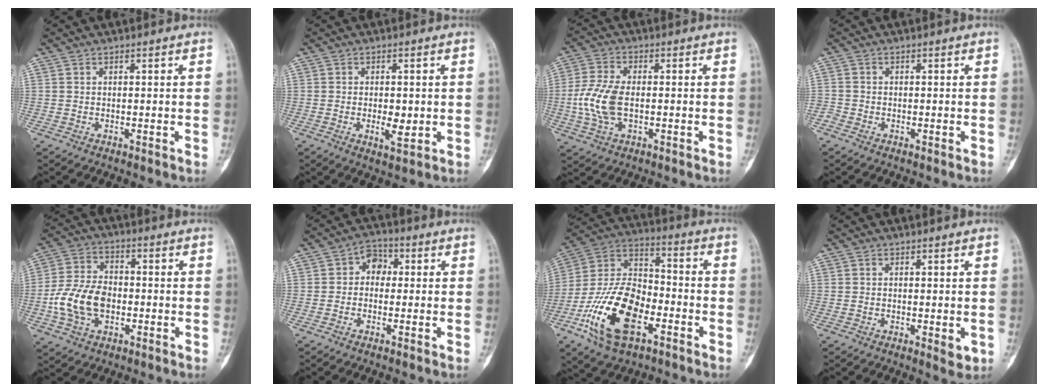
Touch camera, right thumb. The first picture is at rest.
{"total": 4.3, "force": [-0.5, 2.0, 3.8], "torque": [-0.057, -0.007, -0.005]}
{"total": 9.3, "force": [-1.0, 5.1, 7.7], "torque": [-0.173, 0.007, -0.020]}
{"total": 1.4, "force": [-0.8, 1.0, 0.2], "torque": [-0.001, 0.004, -0.021]}
{"total": 12.5, "force": [-2.7, 8.0, 9.2], "torque": [-0.180, 0.026, -0.056]}
{"total": 4.8, "force": [0.3, 3.7, 2.9], "torque": [-0.021, 0.015, -0.008]}
{"total": 20.1, "force": [-8.1, 10.7, 15.0], "torque": [-0.275, 0.048, -0.149]}
{"total": 2.5, "force": [-0.4, 0.9, 2.2], "torque": [-0.030, -0.008, -0.004]}